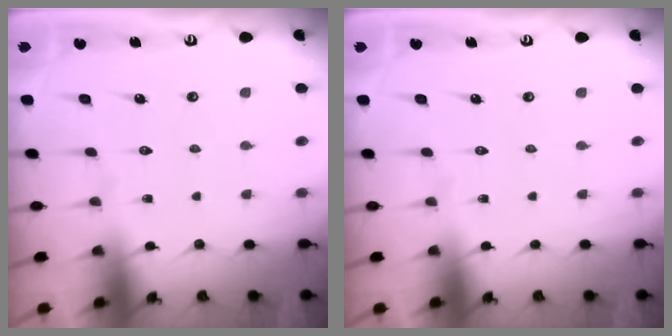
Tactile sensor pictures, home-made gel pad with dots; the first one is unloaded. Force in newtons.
{"total": 0.0}